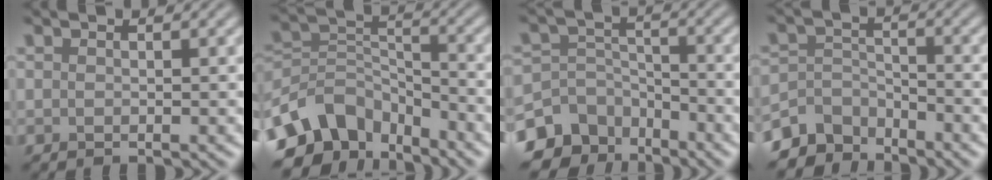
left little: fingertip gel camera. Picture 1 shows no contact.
{"total": 8.9, "force": [-6.1, 5.3, 3.7], "torque": [-0.061, -0.006, -0.128]}
{"total": 9.1, "force": [-6.6, 5.9, 2.3], "torque": [-0.036, -0.008, -0.114]}
{"total": 5.0, "force": [-4.4, 2.2, 0.5], "torque": [-0.004, -0.007, -0.087]}